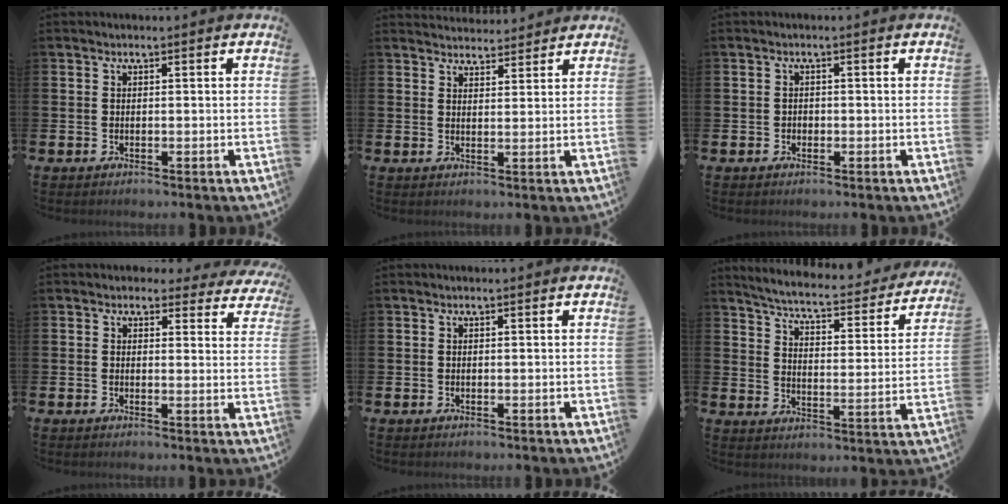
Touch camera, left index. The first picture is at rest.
{"total": 3.4, "force": [3.3, 0.7, -0.3], "torque": [0.002, -0.018, 0.061]}
{"total": 0.9, "force": [-0.3, 0.8, 0.2], "torque": [-0.005, 0.005, -0.007]}
{"total": 2.5, "force": [2.1, 1.3, 0.2], "torque": [-0.003, -0.009, 0.034]}
{"total": 0.0}
{"total": 5.4, "force": [5.0, 0.5, 1.8], "torque": [-0.055, -0.046, 0.077]}